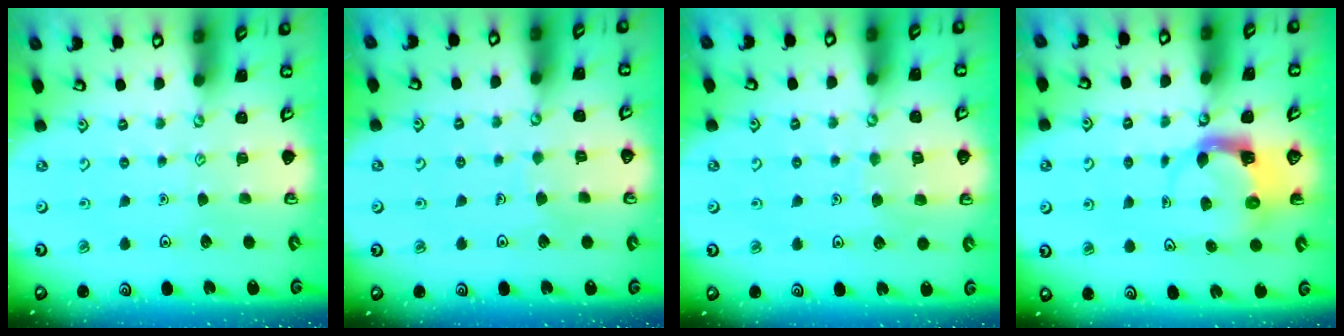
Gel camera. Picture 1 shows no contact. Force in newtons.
{"total": 2.7, "press": 2.7, "slide": 0.1}
{"total": 5.5, "press": 5.5, "slide": 0.5}
{"total": 3.9, "press": 3.8, "slide": 0.6}